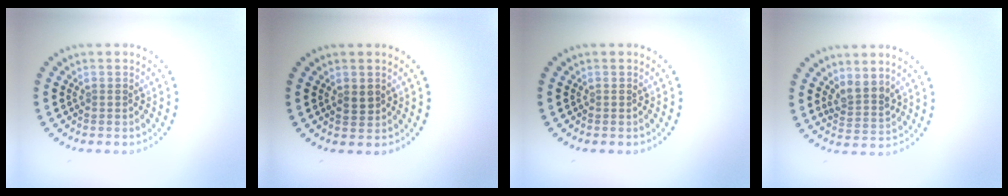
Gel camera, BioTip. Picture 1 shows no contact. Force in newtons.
{"total": 1.3, "press": 1.3, "slide": 0.2}
{"total": 0.0}
{"total": 2.3, "press": 1.8, "slide": 1.4}